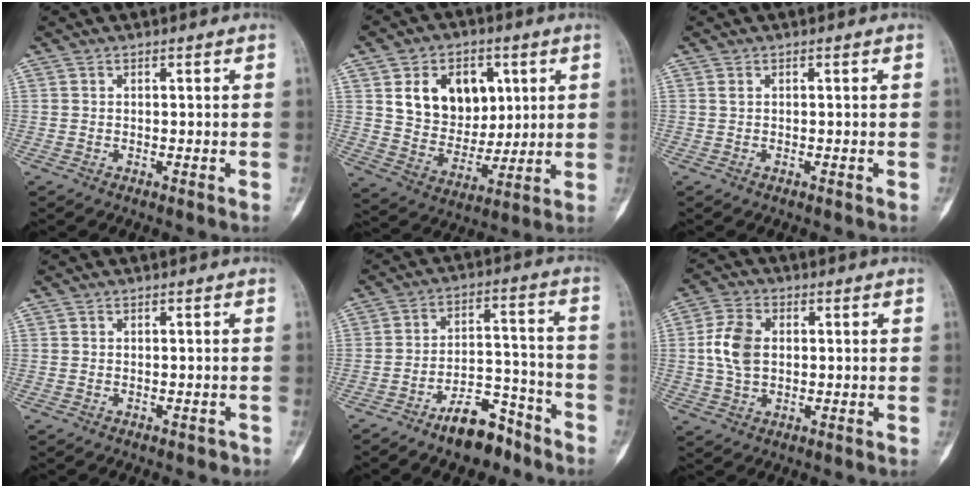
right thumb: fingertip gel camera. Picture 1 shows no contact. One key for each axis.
{"total": 15.0, "fx": 4.7, "fy": 11.1, "fz": 9.0, "tx": -0.090, "ty": -0.021, "tz": 0.090}
{"total": 0.0}
{"total": 0.8, "fx": -0.5, "fy": 0.6, "fz": 0.1, "tx": 0.002, "ty": 0.010, "tz": -0.006}
{"total": 10.6, "fx": -7.7, "fy": 4.8, "fz": 5.4, "tx": -0.067, "ty": 0.075, "tz": -0.130}
{"total": 7.9, "fx": 0.7, "fy": 5.4, "fz": 5.7, "tx": -0.113, "ty": 0.010, "tz": 0.012}